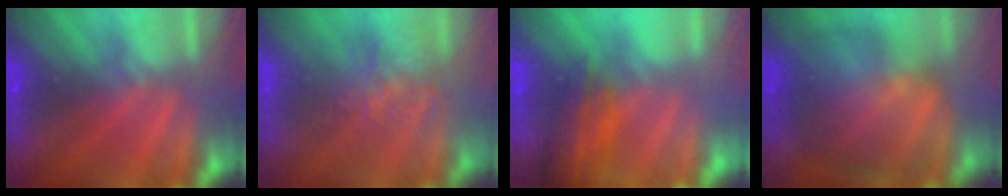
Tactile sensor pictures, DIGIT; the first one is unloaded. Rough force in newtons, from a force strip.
{"total": 4.5}
{"total": 7.2}
{"total": 7.2}